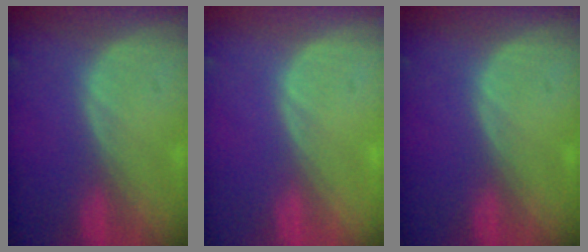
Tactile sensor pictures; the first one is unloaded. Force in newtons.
{"total": 0.0}
{"total": 0.0}